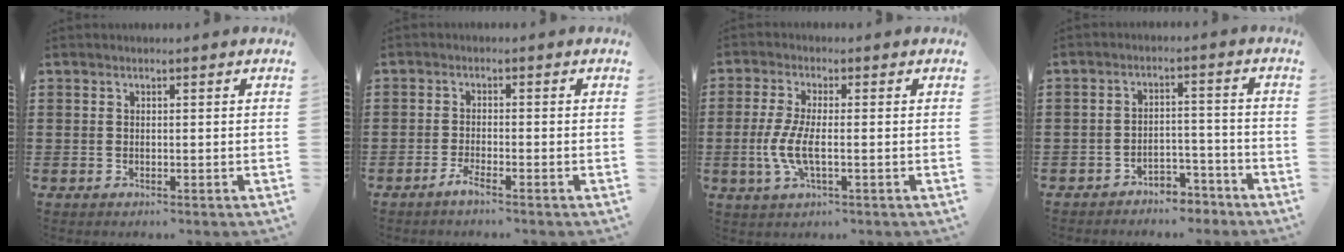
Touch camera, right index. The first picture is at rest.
{"total": 1.8, "force": [-1.5, -0.1, 1.1], "torque": [-0.026, -0.004, -0.029]}
{"total": 5.9, "force": [-1.2, 1.7, 5.5], "torque": [-0.130, -0.012, -0.030]}
{"total": 3.8, "force": [-3.6, 1.1, 0.7], "torque": [-0.015, 0.011, -0.072]}